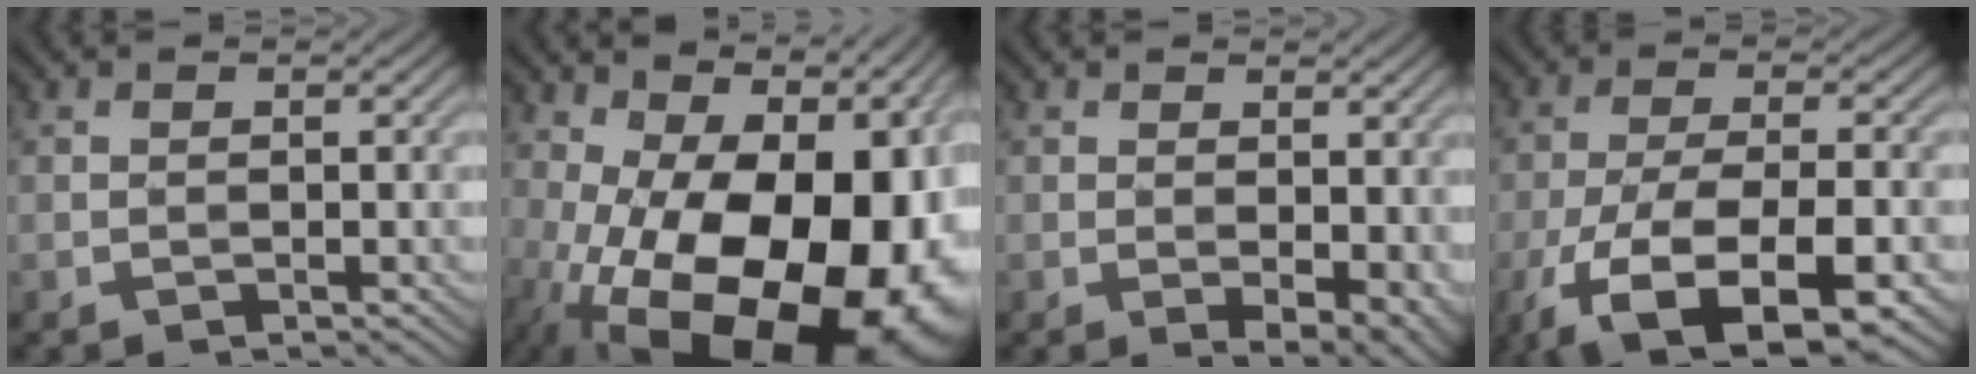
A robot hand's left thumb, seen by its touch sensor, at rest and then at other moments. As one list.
[{"total": 22.0, "force": [-6.3, 12.4, 17.1], "torque": [-0.281, -0.039, -0.070]}, {"total": 4.7, "force": [-0.3, 2.5, 4.0], "torque": [-0.061, -0.010, 0.003]}, {"total": 13.3, "force": [-7.6, 4.9, 9.7], "torque": [-0.195, -0.019, -0.132]}]